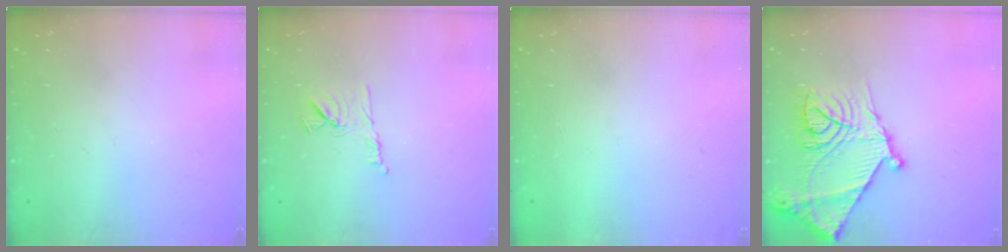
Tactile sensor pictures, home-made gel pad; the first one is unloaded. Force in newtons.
{"total": 8.2, "press": 8.1, "slide": 1.2}
{"total": 1.7, "press": 1.6, "slide": 0.1}
{"total": 22.3, "press": 22.2, "slide": 2.0}